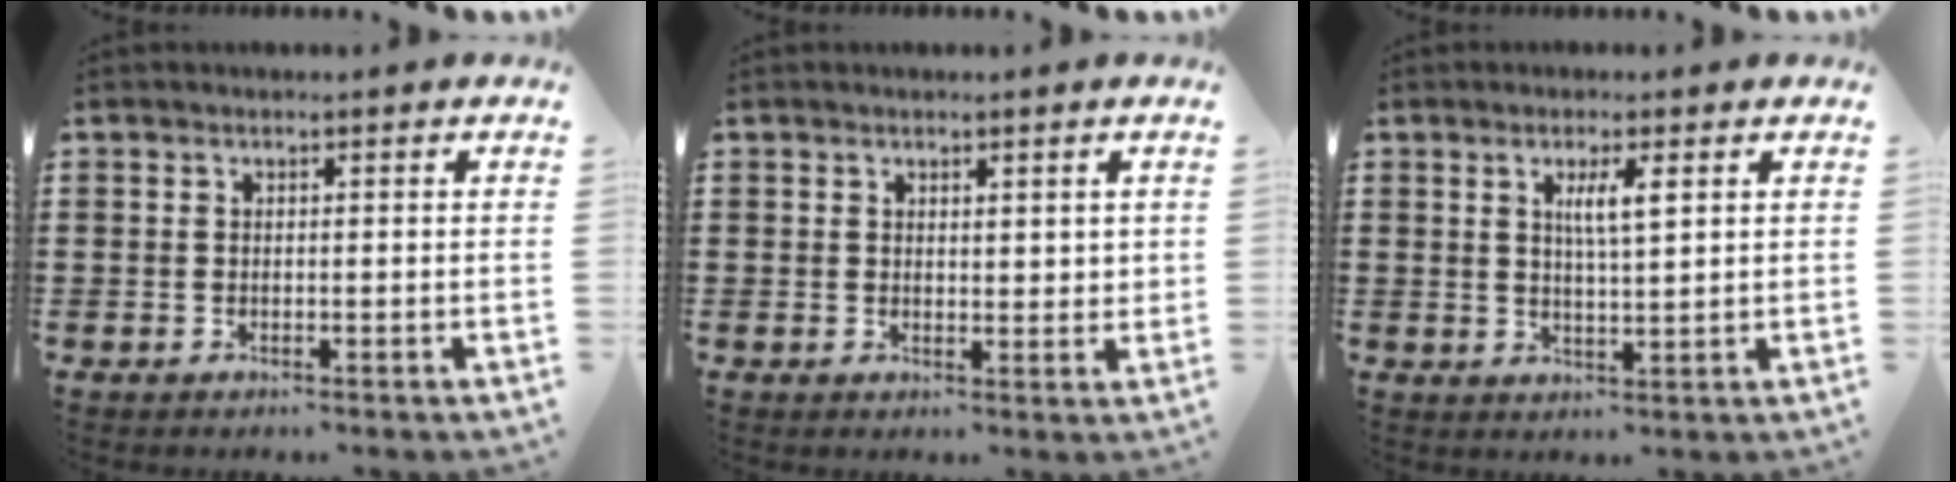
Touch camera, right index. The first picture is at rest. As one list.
[{"total": 1.6, "force": [1.3, 0.8, 0.5], "torque": [-0.004, 0.003, 0.022]}, {"total": 3.7, "force": [1.3, 0.7, 3.4], "torque": [-0.071, 0.005, 0.019]}]